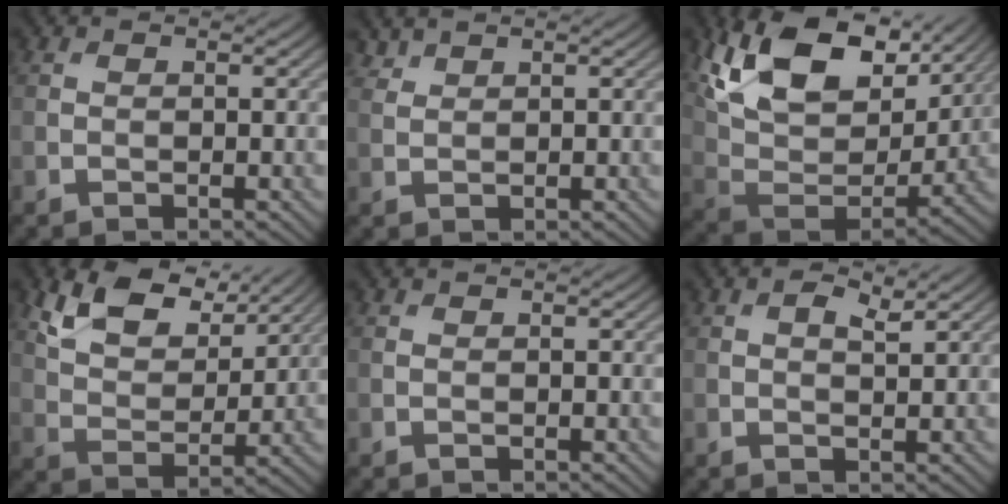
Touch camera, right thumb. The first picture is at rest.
{"total": 1.5, "force": [1.4, 0.3, 0.3], "torque": [-0.013, 0.002, 0.036]}
{"total": 16.7, "force": [9.1, 9.2, 10.6], "torque": [-0.228, 0.011, 0.157]}
{"total": 10.3, "force": [6.1, 5.4, 6.3], "torque": [-0.142, 0.001, 0.109]}
{"total": 0.0}
{"total": 2.3, "force": [1.1, 0.9, 1.7], "torque": [-0.032, 0.000, 0.019]}